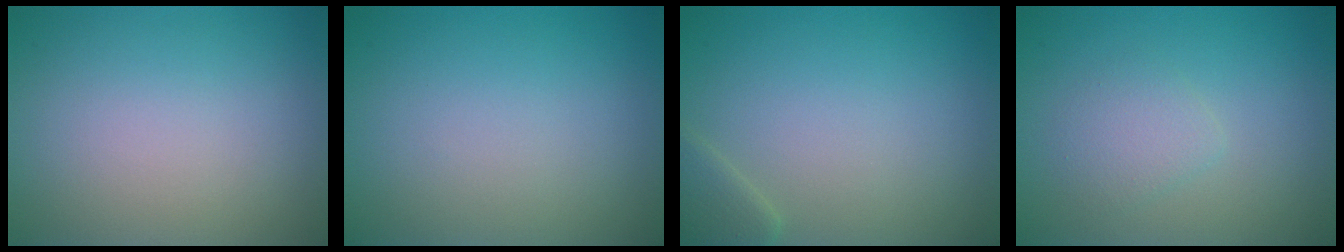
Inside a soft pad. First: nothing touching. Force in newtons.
{"total": 0.0}
{"total": 1.7, "press": 1.7, "slide": 0.1}
{"total": 1.8, "press": 1.8, "slide": 0.1}